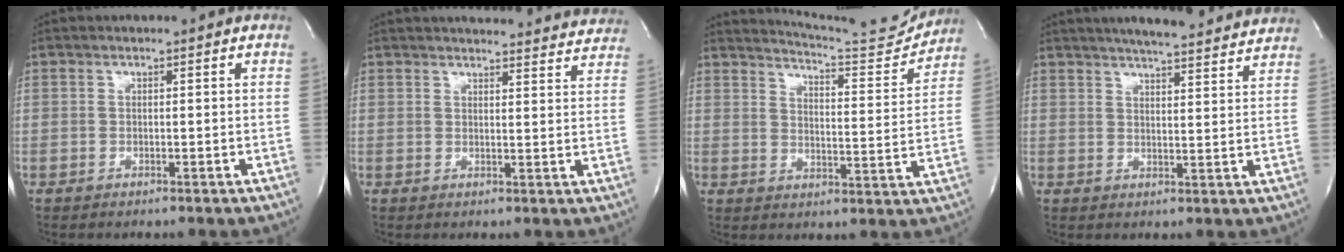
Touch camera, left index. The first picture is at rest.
{"total": 19.6, "force": [18.9, 3.0, 4.5], "torque": [-0.050, -0.031, 0.212]}
{"total": 12.7, "force": [12.6, -0.5, 1.5], "torque": [-0.026, -0.054, 0.163]}
{"total": 17.2, "force": [15.6, 2.2, 6.9], "torque": [-0.101, 0.013, 0.196]}